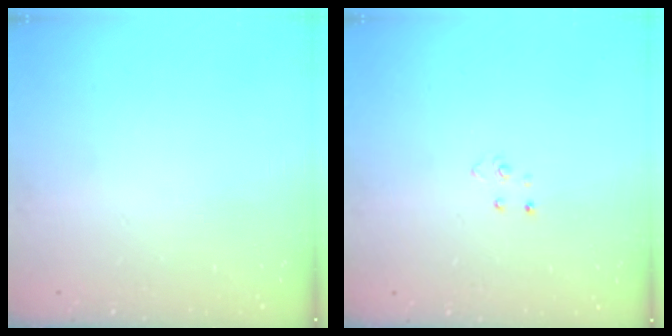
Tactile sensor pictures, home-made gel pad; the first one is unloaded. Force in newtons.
{"total": 2.8, "press": 2.8, "slide": 0.3}